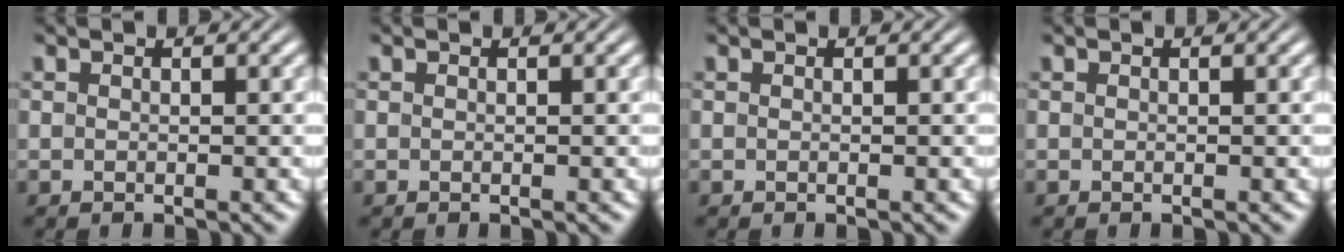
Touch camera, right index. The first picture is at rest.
{"total": 0.0}
{"total": 0.0}
{"total": 0.0}